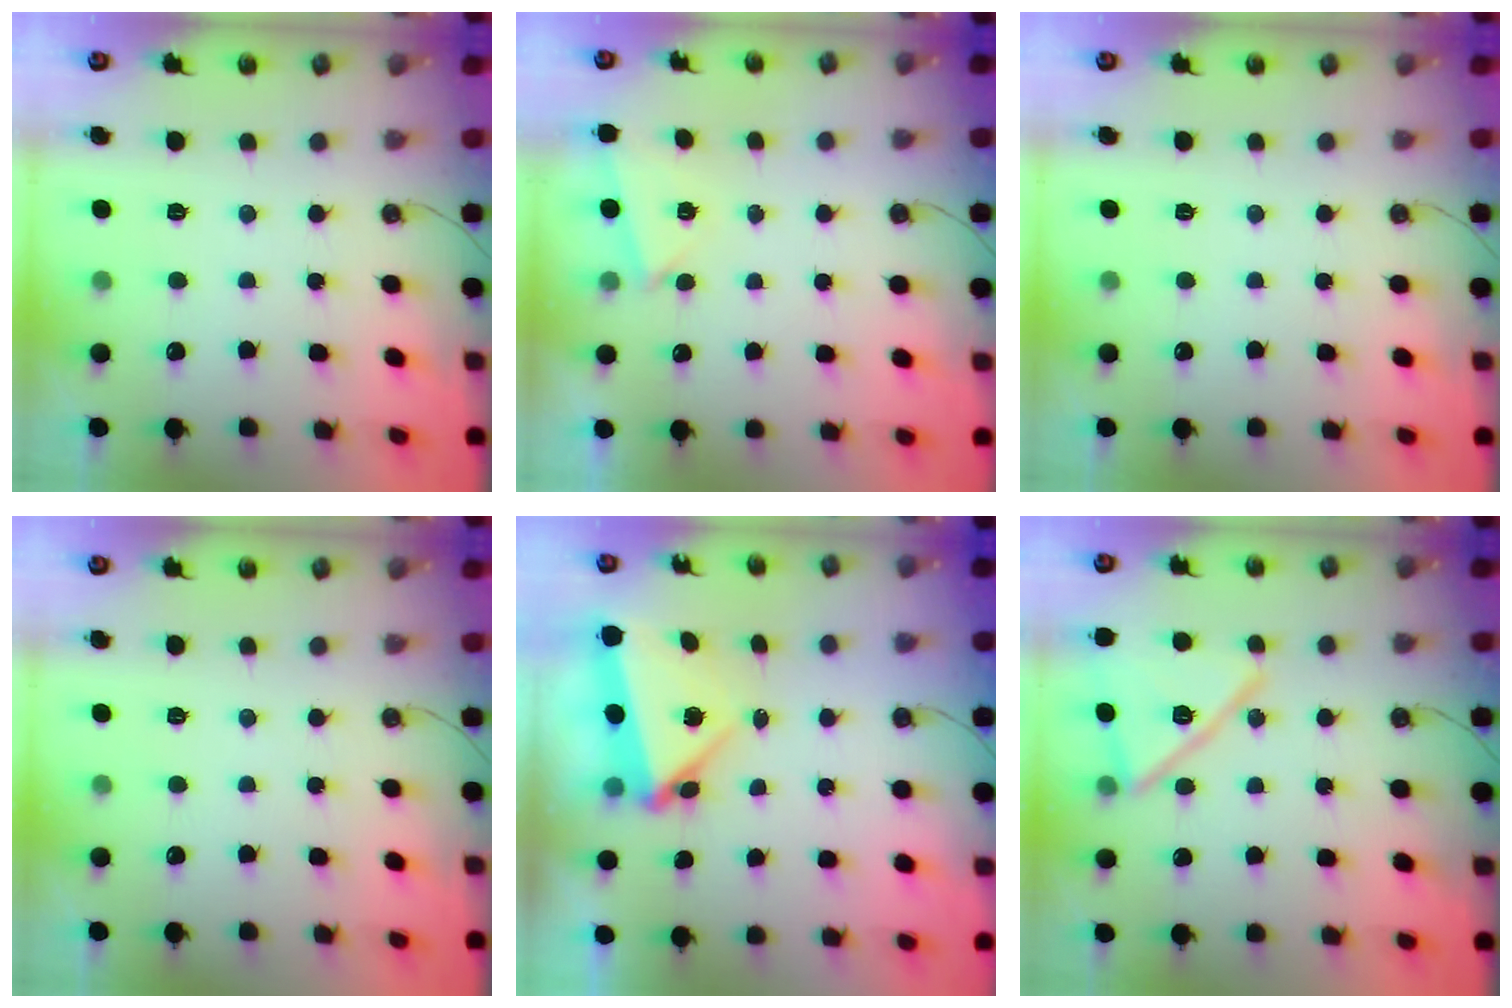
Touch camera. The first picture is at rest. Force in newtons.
{"total": 2.8, "press": 1.7, "slide": 2.2}
{"total": 0.0}
{"total": 0.0}
{"total": 10.2, "press": 5.7, "slide": 8.5}
{"total": 16.5, "press": 16.5, "slide": 1.2}